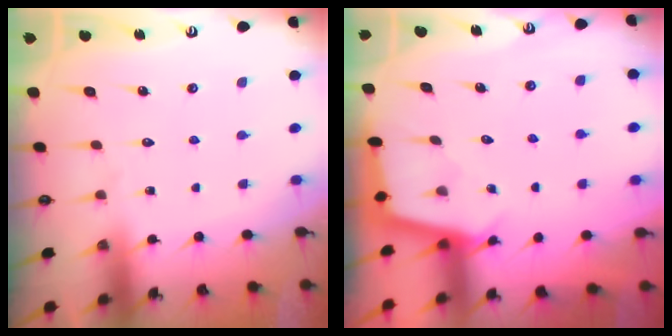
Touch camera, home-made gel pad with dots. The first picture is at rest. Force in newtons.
{"total": 2.9, "press": 2.8, "slide": 0.3}